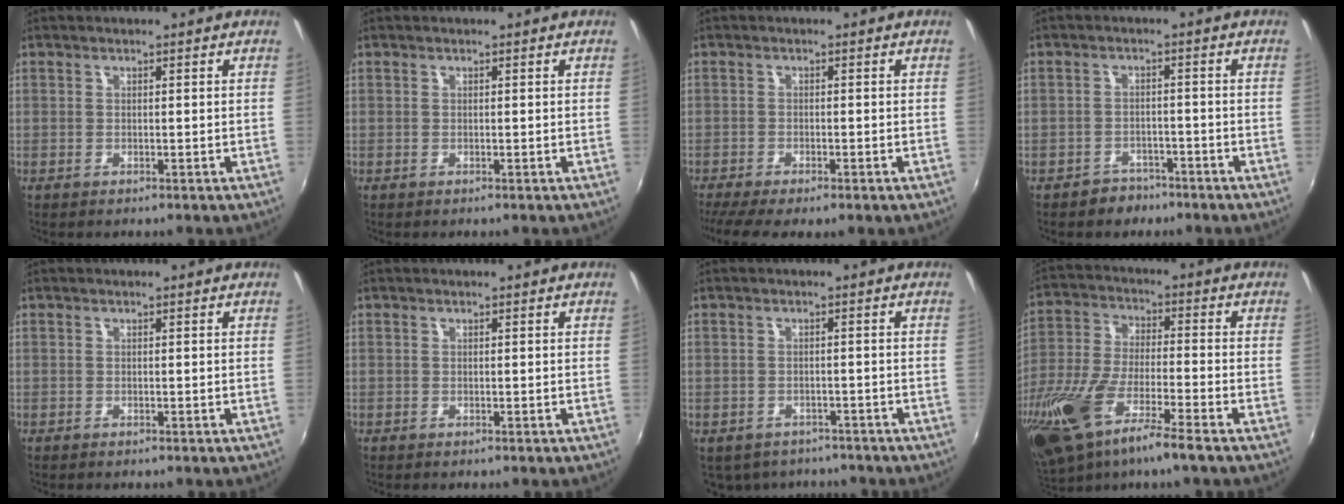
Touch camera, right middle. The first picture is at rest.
{"total": 0.0}
{"total": 6.6, "force": [-4.9, 1.1, 4.3], "torque": [-0.094, -0.033, -0.081]}
{"total": 3.9, "force": [-2.8, 2.7, -0.1], "torque": [-0.007, 0.015, -0.042]}
{"total": 0.0}
{"total": 0.0}
{"total": 7.5, "force": [-6.0, 3.9, 2.1], "torque": [-0.050, -0.014, -0.079]}
{"total": 19.0, "force": [-11.9, 3.9, 14.3], "torque": [-0.300, -0.055, -0.221]}